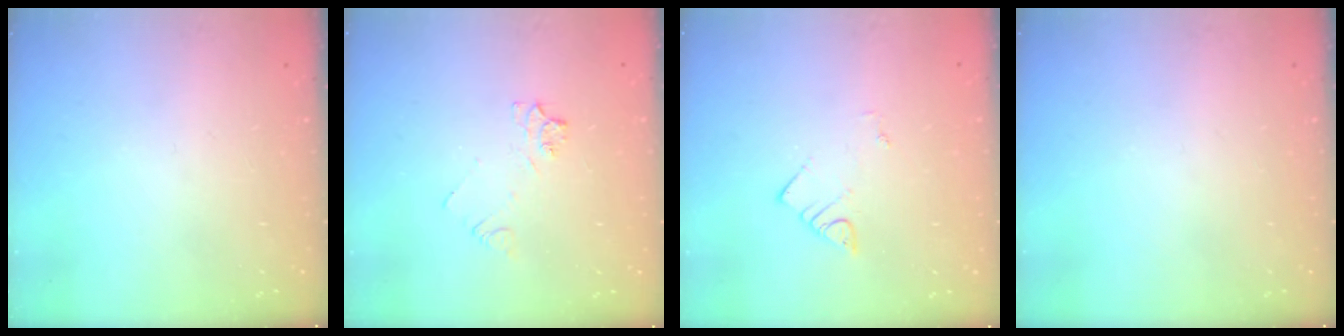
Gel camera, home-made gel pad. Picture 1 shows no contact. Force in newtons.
{"total": 5.9, "press": 5.9, "slide": 0.8}
{"total": 2.3, "press": 2.3, "slide": 0.2}
{"total": 0.0}